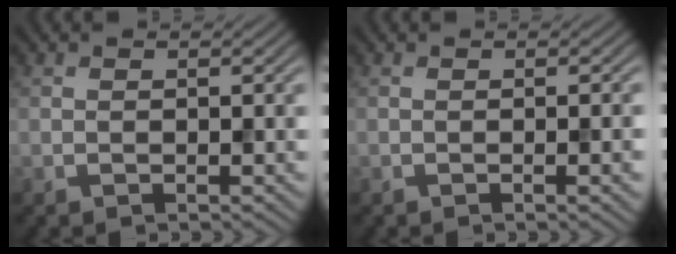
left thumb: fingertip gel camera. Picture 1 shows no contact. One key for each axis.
{"total": 1.7, "fx": -0.3, "fy": -0.3, "fz": 1.7, "tx": -0.021, "ty": 0.004, "tz": -0.005}